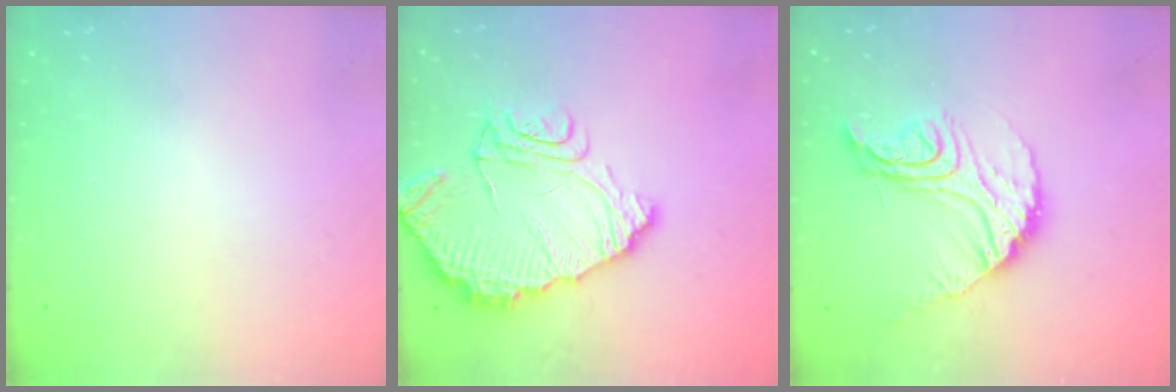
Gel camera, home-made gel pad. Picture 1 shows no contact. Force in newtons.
{"total": 15.0, "press": 14.9, "slide": 1.4}
{"total": 16.2, "press": 16.2, "slide": 1.2}